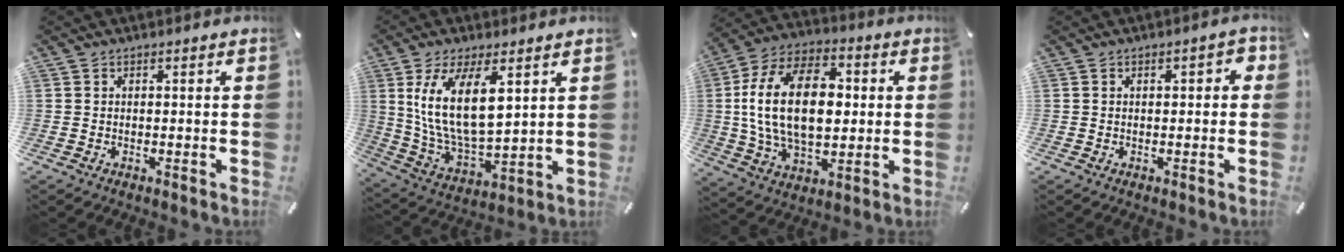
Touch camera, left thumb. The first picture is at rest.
{"total": 15.4, "force": [5.6, 6.9, 12.5], "torque": [-0.254, -0.020, 0.098]}
{"total": 22.0, "force": [1.3, 13.9, 17.0], "torque": [-0.351, 0.008, 0.016]}
{"total": 2.6, "force": [-0.1, 1.5, 2.1], "torque": [-0.032, 0.006, -0.005]}